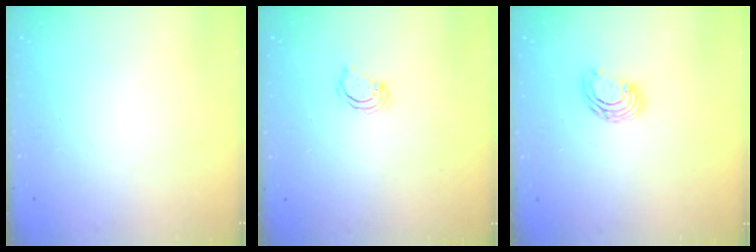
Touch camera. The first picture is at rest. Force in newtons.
{"total": 2.9, "press": 2.9, "slide": 0.3}
{"total": 6.2, "press": 6.2, "slide": 0.5}